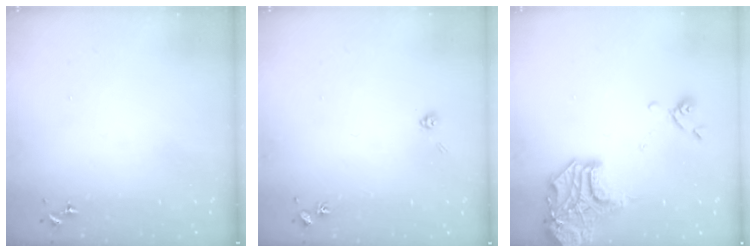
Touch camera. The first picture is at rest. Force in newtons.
{"total": 4.6, "press": 4.4, "slide": 1.2}
{"total": 15.9, "press": 15.6, "slide": 2.9}